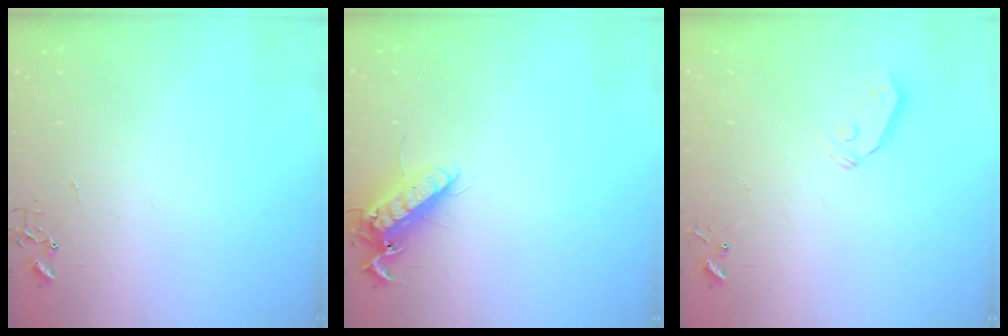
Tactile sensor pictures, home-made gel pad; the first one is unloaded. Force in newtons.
{"total": 12.8, "press": 12.7, "slide": 1.8}
{"total": 5.8, "press": 5.8, "slide": 0.5}